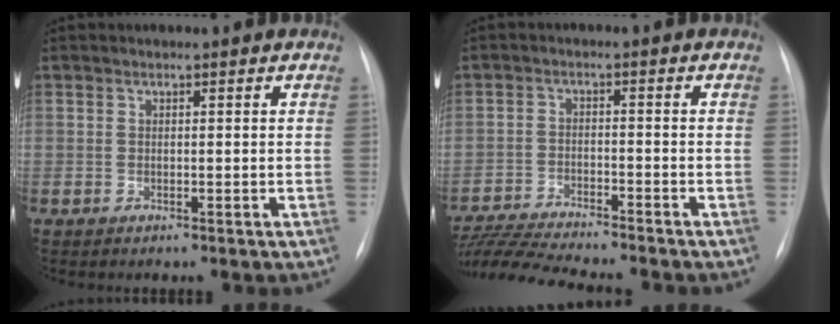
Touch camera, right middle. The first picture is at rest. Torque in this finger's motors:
{"motor_torque": [0.25, -0.43, 0.10, 0.04]}